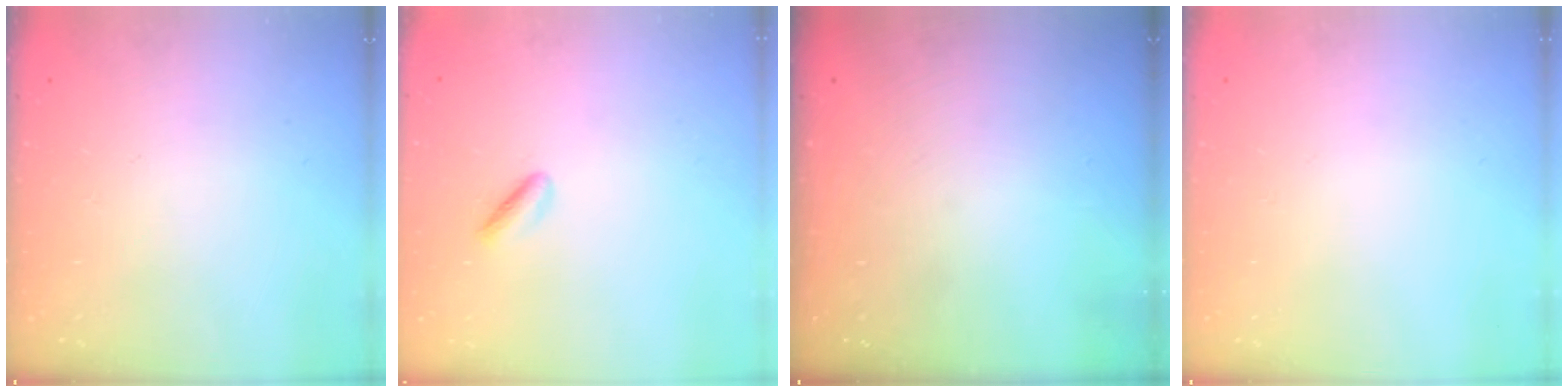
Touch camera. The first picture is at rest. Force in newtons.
{"total": 1.9, "press": 1.6, "slide": 0.9}
{"total": 0.0}
{"total": 0.0}